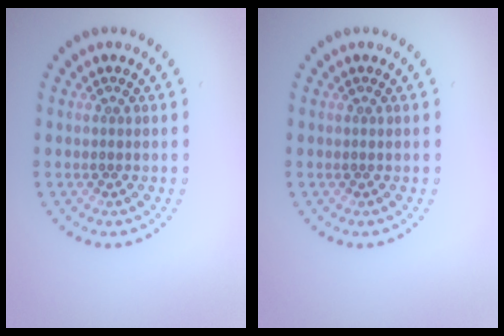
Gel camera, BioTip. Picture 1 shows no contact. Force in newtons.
{"total": 0.0}